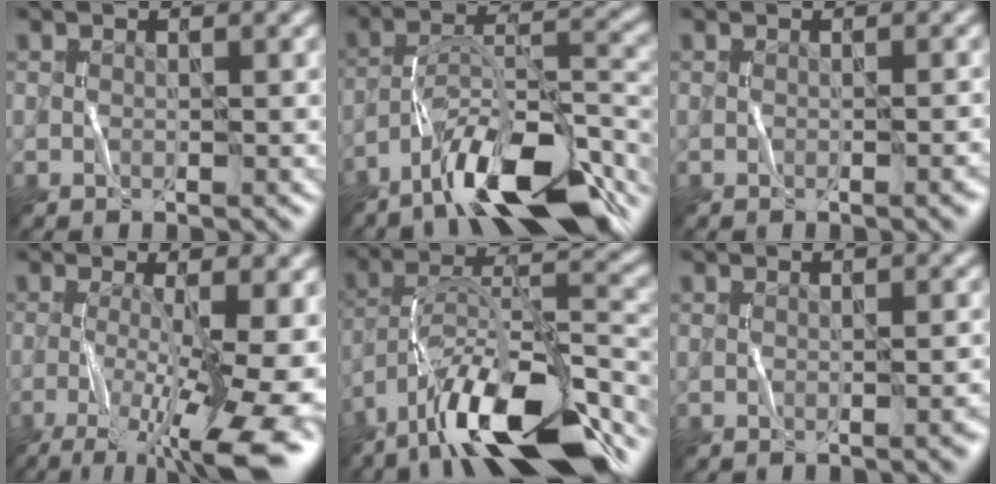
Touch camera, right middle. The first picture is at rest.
{"total": 11.4, "force": [-8.5, 3.0, 7.0], "torque": [-0.114, 0.019, -0.151]}
{"total": 2.4, "force": [-0.6, 1.0, 2.1], "torque": [-0.003, 0.010, -0.005]}
{"total": 10.0, "force": [-4.6, 2.6, 8.5], "torque": [-0.158, -0.018, -0.074]}
{"total": 14.4, "force": [-10.5, 4.1, 9.0], "torque": [-0.161, 0.024, -0.182]}
{"total": 2.4, "force": [-0.7, 0.9, 2.1], "torque": [-0.006, 0.010, -0.006]}